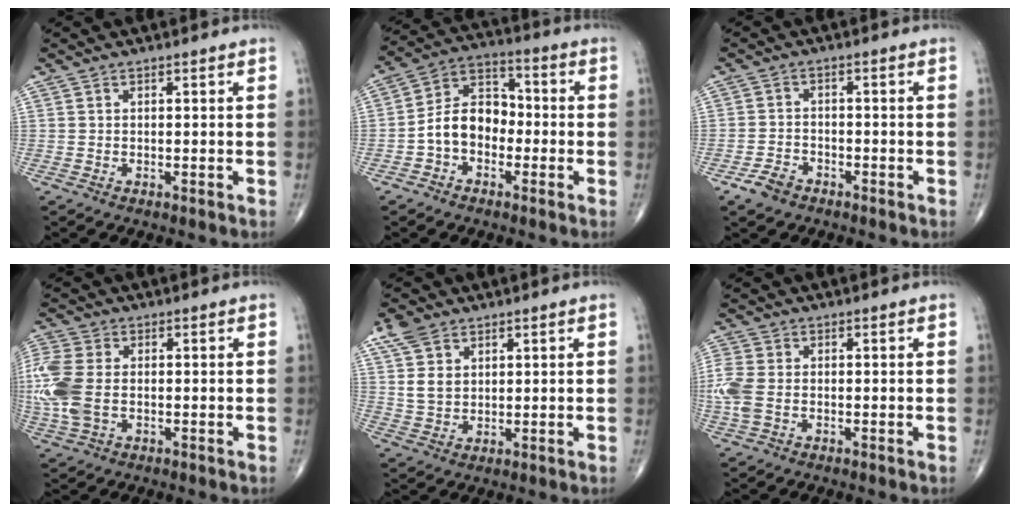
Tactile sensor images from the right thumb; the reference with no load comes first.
{"total": 10.0, "force": [-2.4, 7.3, 6.4], "torque": [-0.092, 0.042, -0.059]}
{"total": 3.8, "force": [-2.6, 2.4, 1.5], "torque": [-0.028, 0.013, -0.045]}
{"total": 11.3, "force": [-0.6, 7.1, 8.8], "torque": [-0.240, 0.004, -0.011]}
{"total": 6.8, "force": [3.5, 4.6, 3.5], "torque": [-0.060, -0.008, 0.075]}
{"total": 6.1, "force": [-0.8, 4.0, 4.5], "torque": [-0.136, 0.004, -0.020]}